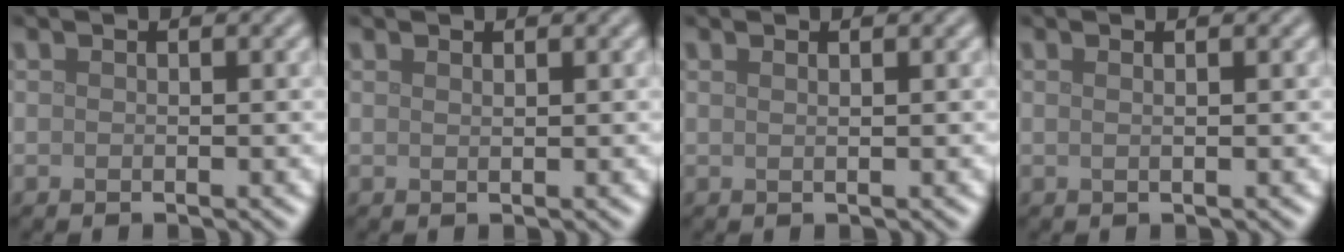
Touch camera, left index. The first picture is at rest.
{"total": 0.5, "force": [0.5, 0.1, 0.2], "torque": [-0.001, 0.000, 0.010]}
{"total": 1.4, "force": [0.8, 0.6, 0.9], "torque": [-0.002, -0.001, -0.002]}
{"total": 1.9, "force": [0.9, 0.9, 1.5], "torque": [-0.005, 0.000, -0.011]}